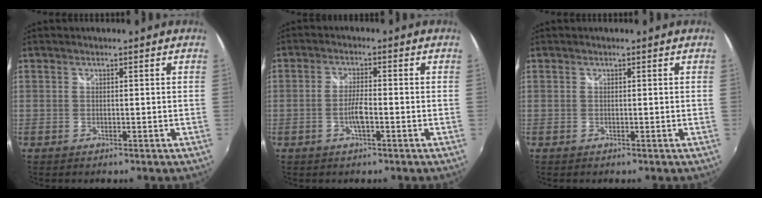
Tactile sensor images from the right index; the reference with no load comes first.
{"total": 3.7, "force": [-1.3, 0.6, 3.4], "torque": [-0.070, 0.001, -0.026]}
{"total": 0.0}